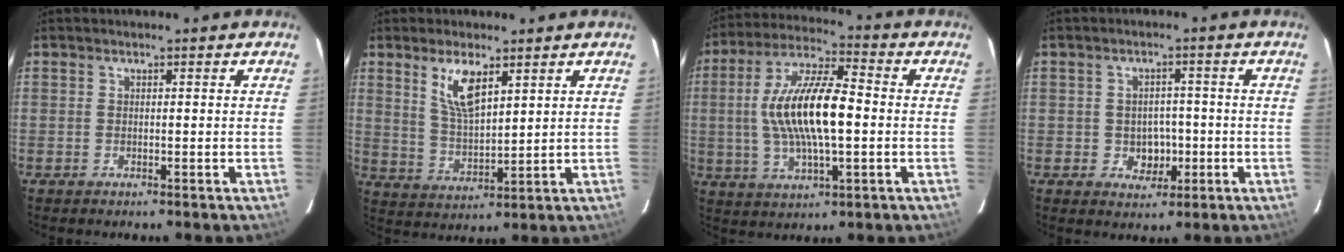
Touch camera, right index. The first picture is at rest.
{"total": 7.9, "force": [4.3, 2.8, 6.0], "torque": [-0.110, -0.004, 0.092]}
{"total": 15.8, "force": [-0.3, 4.9, 15.0], "torque": [-0.293, 0.011, -0.007]}
{"total": 4.5, "force": [-1.0, 4.0, 1.9], "torque": [-0.039, 0.010, 0.001]}